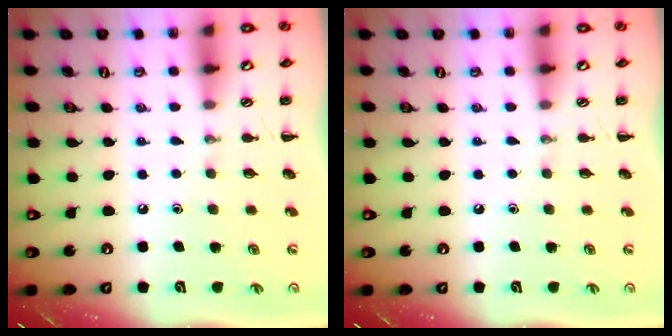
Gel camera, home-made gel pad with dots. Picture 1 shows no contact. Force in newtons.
{"total": 0.0}